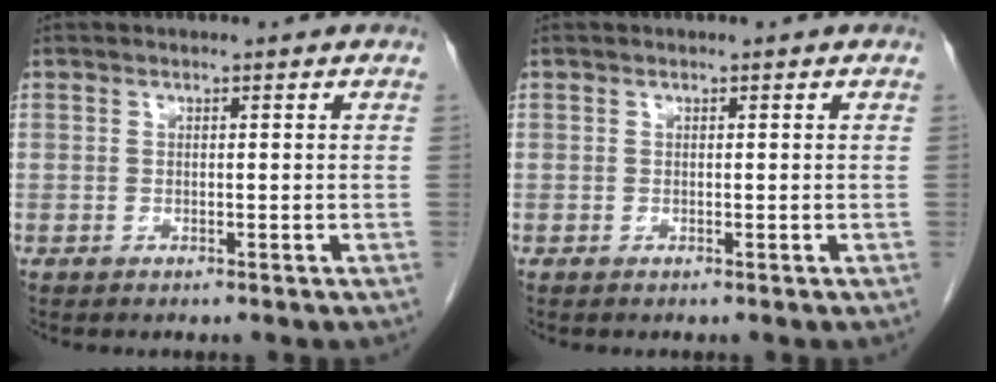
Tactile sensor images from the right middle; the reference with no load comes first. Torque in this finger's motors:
{"motor_torque": [0.00, 0.00, 0.00, -0.01]}